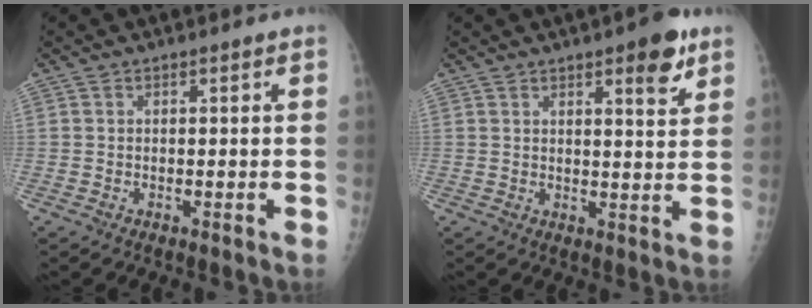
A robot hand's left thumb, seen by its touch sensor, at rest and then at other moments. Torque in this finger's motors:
{"motor_torque": [-0.03, 0.11, 0.00, -0.13, 0.05]}